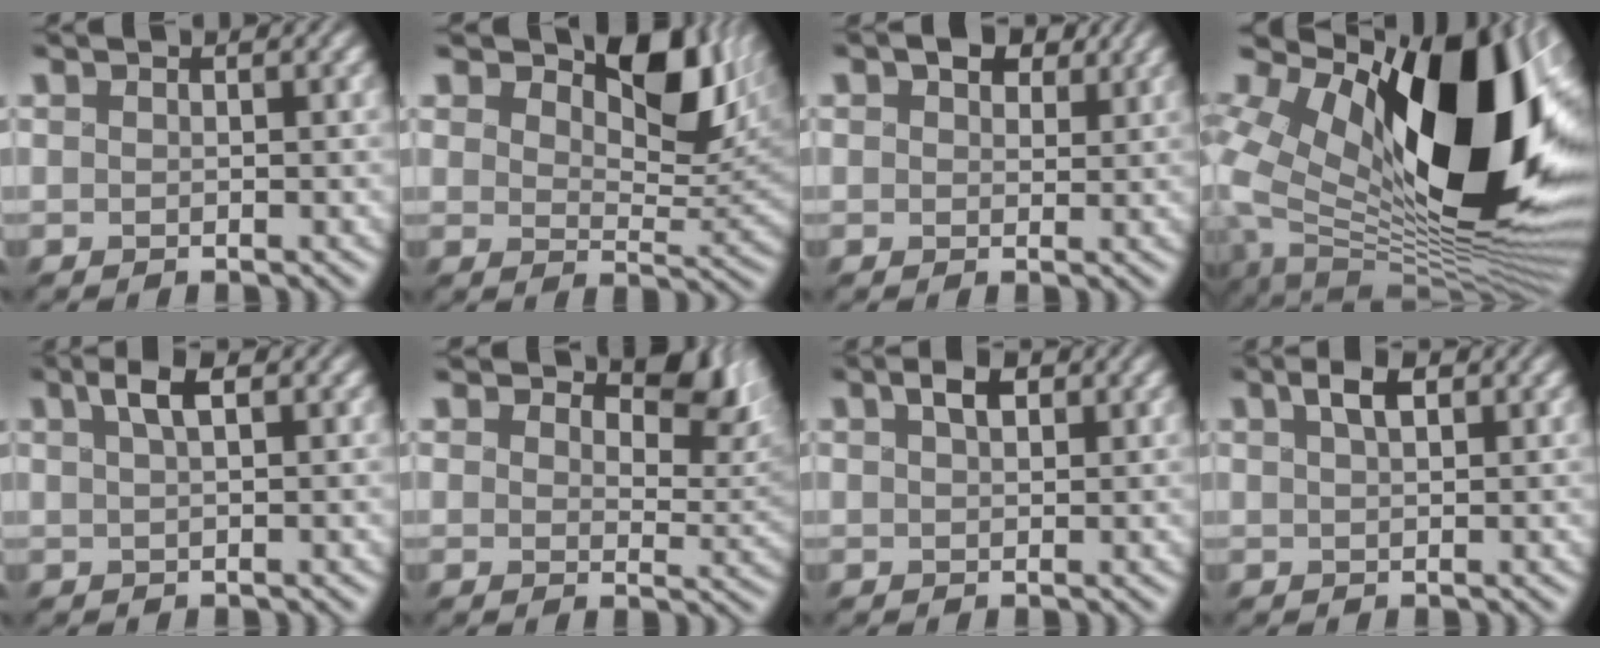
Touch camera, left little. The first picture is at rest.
{"total": 8.6, "force": [4.5, 4.6, 5.6], "torque": [-0.088, -0.007, 0.067]}
{"total": 4.2, "force": [2.4, 2.6, 2.3], "torque": [-0.041, -0.001, 0.025]}
{"total": 18.0, "force": [3.3, 9.8, 14.7], "torque": [-0.259, 0.002, 0.054]}
{"total": 2.8, "force": [1.1, 0.9, 2.4], "torque": [-0.046, 0.001, 0.014]}
{"total": 6.6, "force": [4.2, 3.4, 3.9], "torque": [-0.059, -0.011, 0.061]}
{"total": 2.3, "force": [0.8, 1.3, 1.7], "torque": [-0.034, 0.000, 0.011]}
{"total": 2.5, "force": [1.0, 1.1, 2.1], "torque": [-0.041, 0.000, 0.014]}